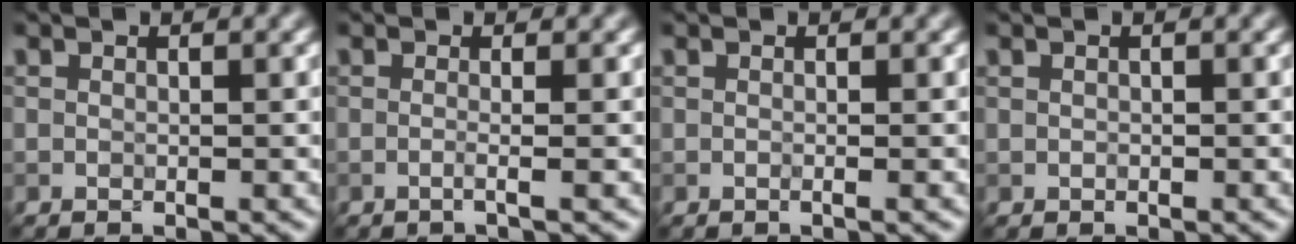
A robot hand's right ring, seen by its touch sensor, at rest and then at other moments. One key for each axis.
{"total": 1.7, "fx": -0.1, "fy": 0.6, "fz": 1.5, "tx": -0.012, "ty": -0.010, "tz": -0.025}
{"total": 0.6, "fx": 0.0, "fy": 0.1, "fz": 0.5, "tx": -0.009, "ty": -0.010, "tz": -0.007}
{"total": 0.0}